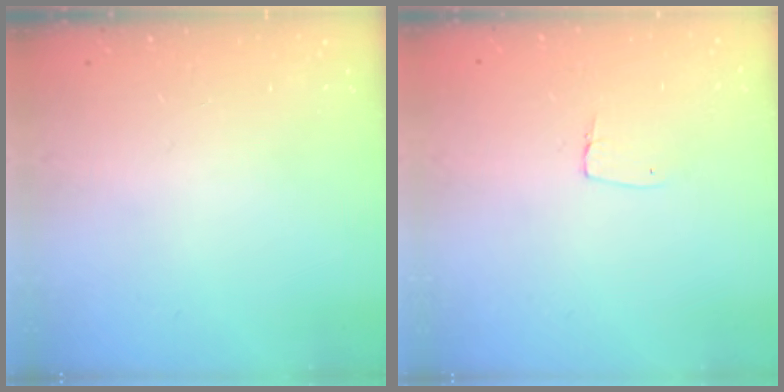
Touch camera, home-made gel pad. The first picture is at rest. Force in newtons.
{"total": 4.4, "press": 4.4, "slide": 0.3}